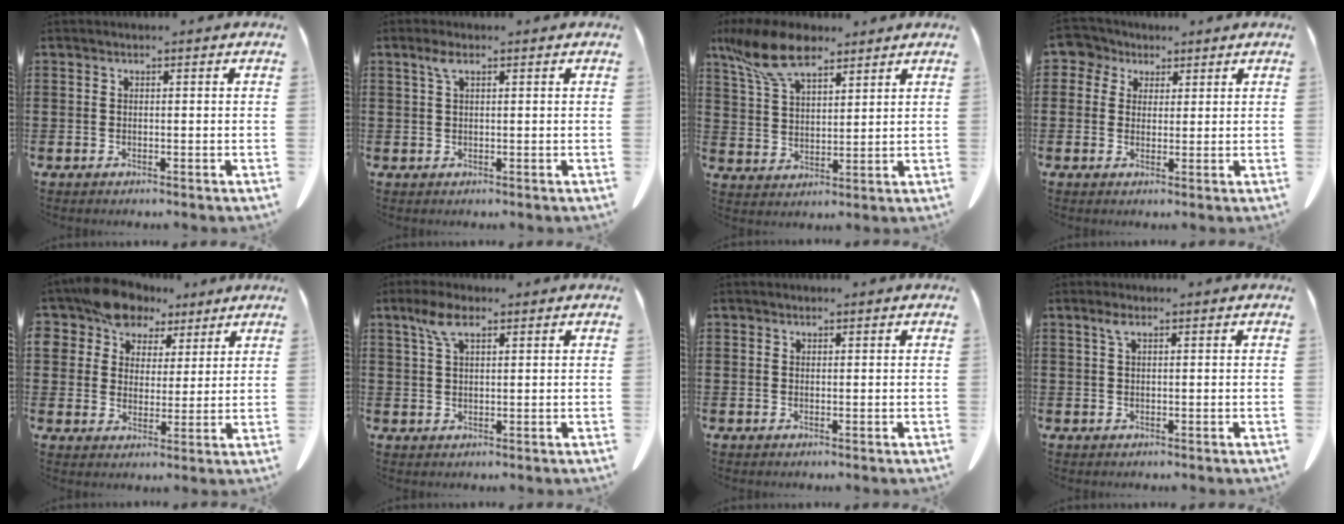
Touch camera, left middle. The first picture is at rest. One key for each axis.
{"total": 2.3, "fx": 1.1, "fy": 0.7, "fz": 2.0, "tx": -0.043, "ty": 0.004, "tz": 0.018}
{"total": 10.4, "fx": 7.3, "fy": 4.2, "fz": 6.1, "tx": -0.144, "ty": -0.011, "tz": 0.137}
{"total": 4.0, "fx": 2.1, "fy": 3.2, "fz": 0.8, "tx": -0.037, "ty": 0.006, "tz": 0.036}
{"total": 8.7, "fx": 7.0, "fy": 4.9, "fz": 1.8, "tx": -0.069, "ty": -0.016, "tz": 0.134}
{"total": 4.7, "fx": 2.5, "fy": 1.8, "fz": 3.6, "tx": -0.080, "ty": 0.007, "tz": 0.045}
{"total": 0.6, "fx": 0.4, "fy": 0.4, "fz": 0.1, "tx": -0.002, "ty": 0.002, "tz": 0.008}
{"total": 1.8, "fx": 0.8, "fy": 0.6, "fz": 1.6, "tx": -0.034, "ty": 0.003, "tz": 0.013}